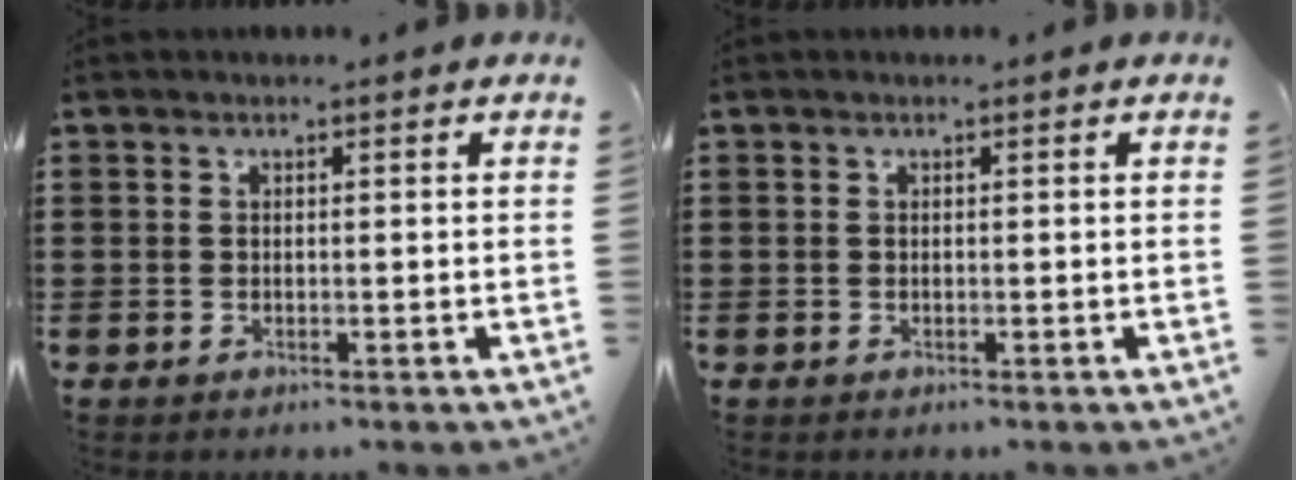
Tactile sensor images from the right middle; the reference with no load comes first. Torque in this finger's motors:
{"motor_torque": [-1.45, 0.23, 0.01, 0.01]}